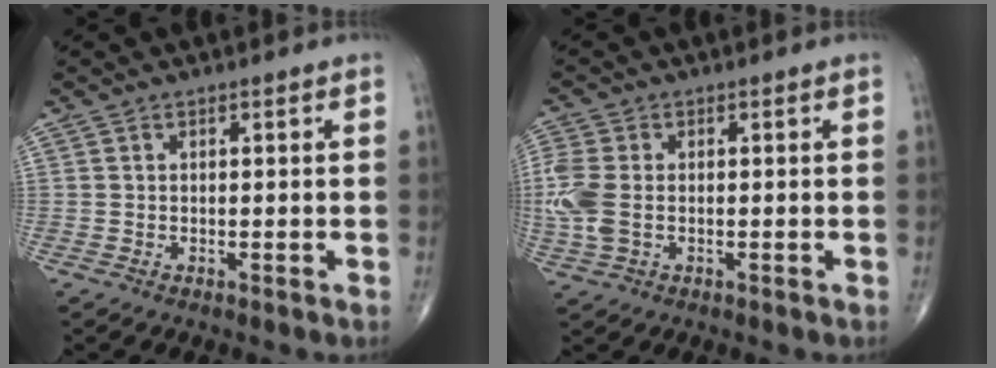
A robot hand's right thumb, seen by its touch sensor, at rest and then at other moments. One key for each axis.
{"total": 7.5, "fx": -0.4, "fy": 4.8, "fz": 5.7, "tx": -0.163, "ty": 0.004, "tz": -0.009}